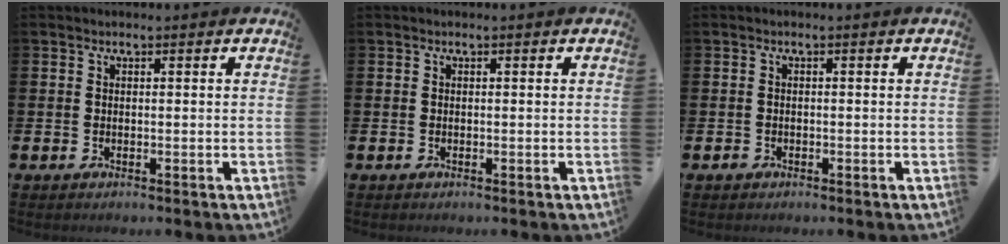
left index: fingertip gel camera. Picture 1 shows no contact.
{"total": 0.0}
{"total": 0.8, "force": [-0.4, 0.6, 0.1], "torque": [-0.009, 0.007, -0.009]}